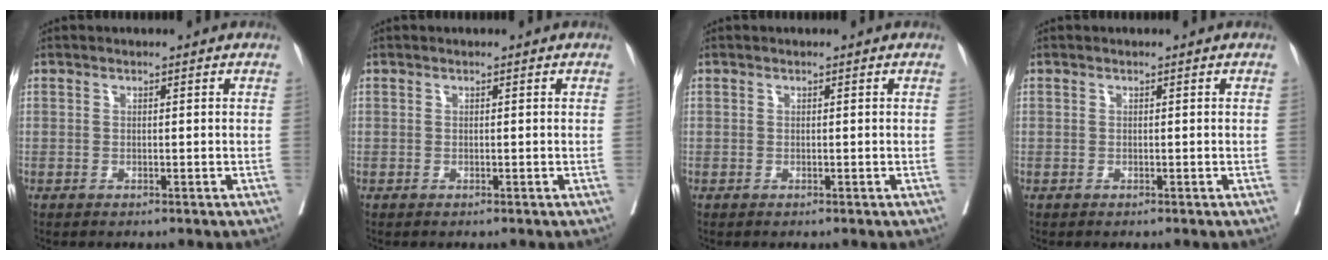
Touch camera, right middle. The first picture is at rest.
{"total": 0.0}
{"total": 0.0}
{"total": 0.0}